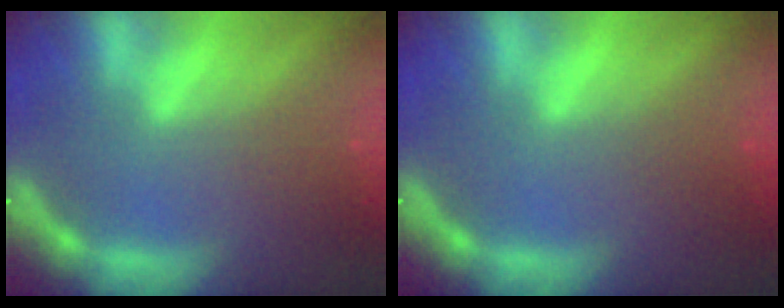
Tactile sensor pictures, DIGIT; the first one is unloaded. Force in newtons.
{"total": 0.9}